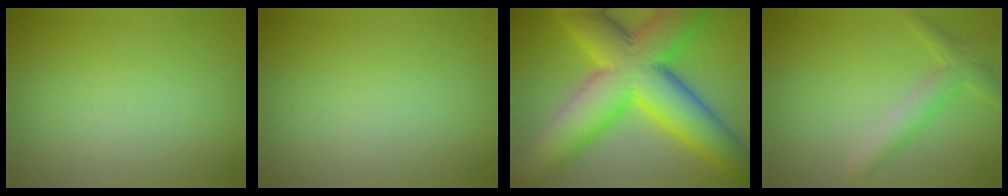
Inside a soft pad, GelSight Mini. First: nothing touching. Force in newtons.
{"total": 0.0}
{"total": 13.1, "press": 13.1, "slide": 0.1}
{"total": 2.5, "press": 2.5, "slide": 0.2}